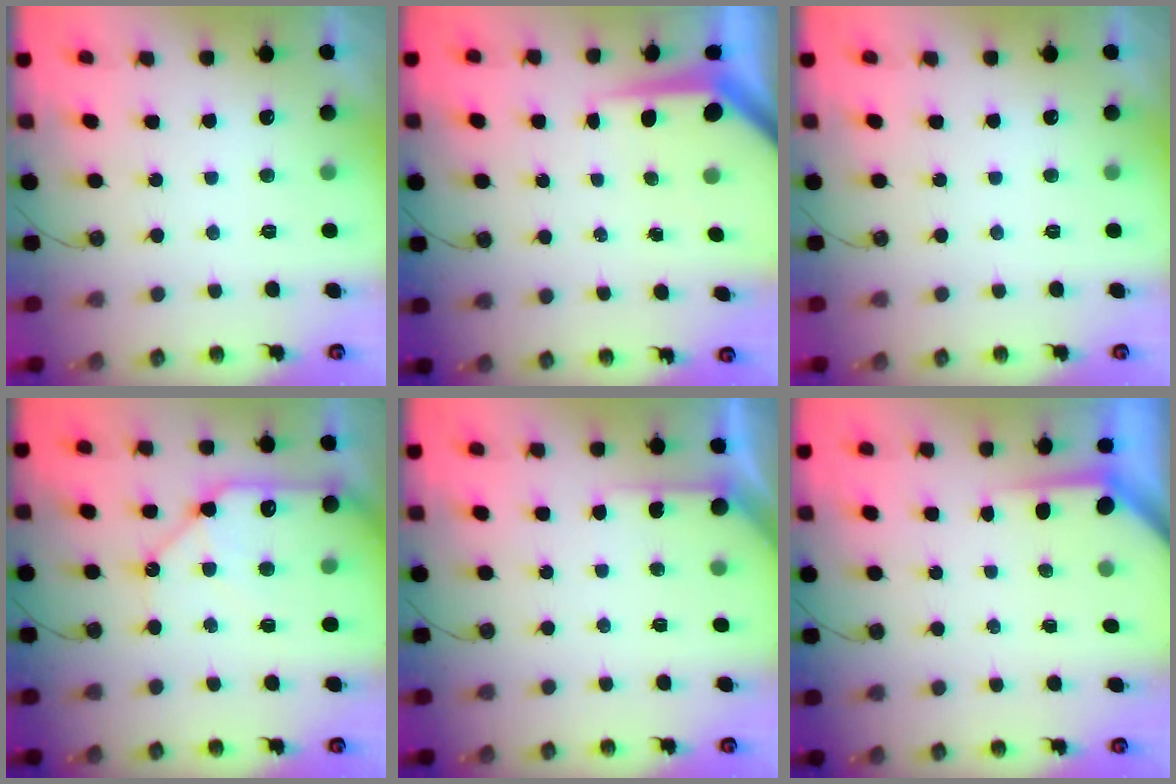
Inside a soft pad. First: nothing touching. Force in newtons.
{"total": 6.2, "press": 6.2, "slide": 0.6}
{"total": 0.0}
{"total": 12.7, "press": 12.6, "slide": 1.8}
{"total": 4.3, "press": 4.3, "slide": 0.2}
{"total": 3.5, "press": 3.5, "slide": 0.3}